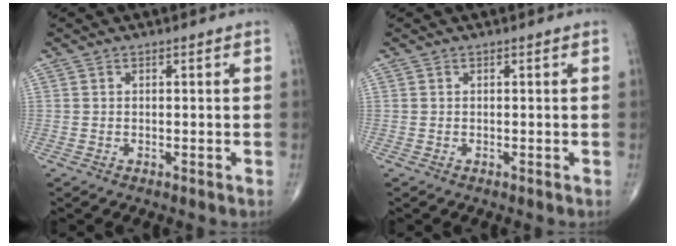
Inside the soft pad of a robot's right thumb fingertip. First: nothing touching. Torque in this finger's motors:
{"motor_torque": [0.01, 0.01, -0.05, -0.05, 0.00]}